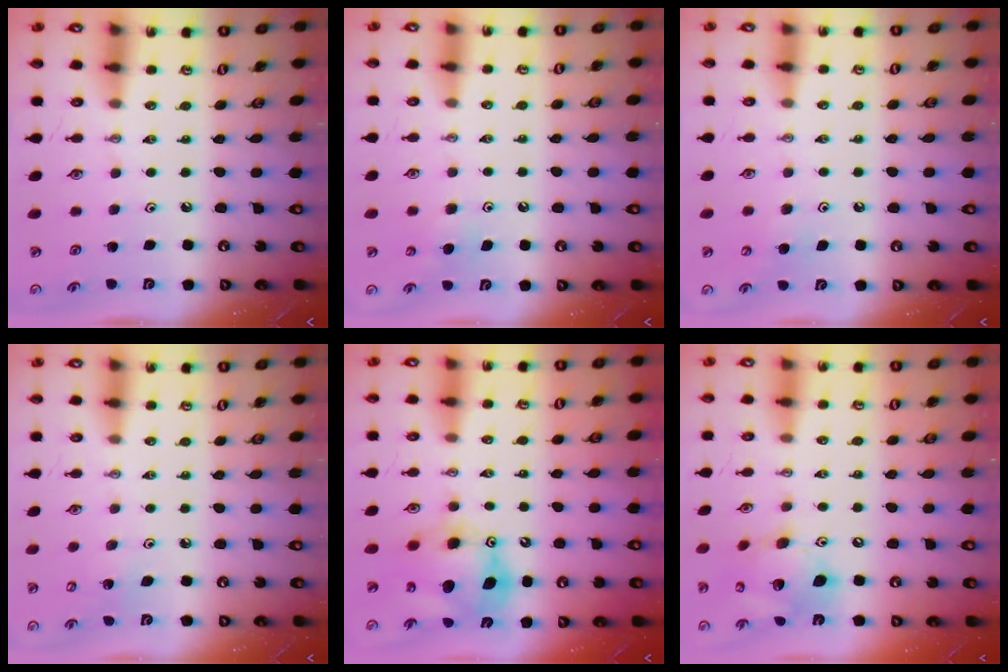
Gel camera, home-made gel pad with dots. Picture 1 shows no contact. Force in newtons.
{"total": 5.4, "press": 5.4, "slide": 0.5}
{"total": 5.8, "press": 5.7, "slide": 0.6}
{"total": 4.2, "press": 4.2, "slide": 0.2}
{"total": 13.5, "press": 13.4, "slide": 1.3}
{"total": 16.0, "press": 15.7, "slide": 3.1}